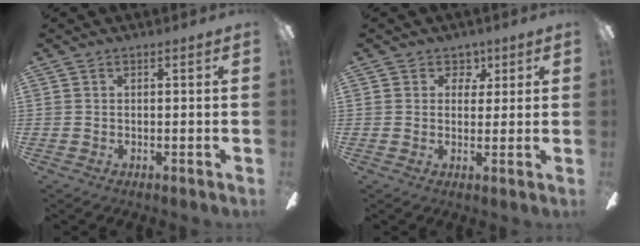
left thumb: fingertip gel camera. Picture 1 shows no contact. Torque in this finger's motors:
{"motor_torque": [-0.02, -0.09, -0.20, -0.20, -0.01]}